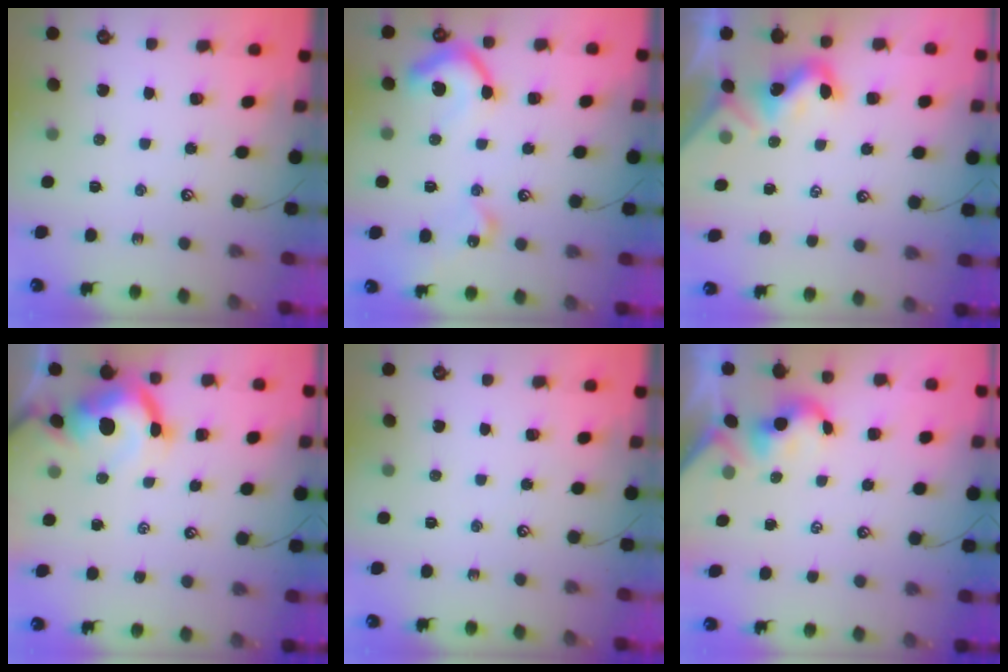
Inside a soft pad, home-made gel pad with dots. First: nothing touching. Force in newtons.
{"total": 13.4, "press": 13.3, "slide": 1.1}
{"total": 2.1, "press": 2.1, "slide": 0.4}
{"total": 10.1, "press": 10.0, "slide": 1.3}
{"total": 0.0}
{"total": 0.0}